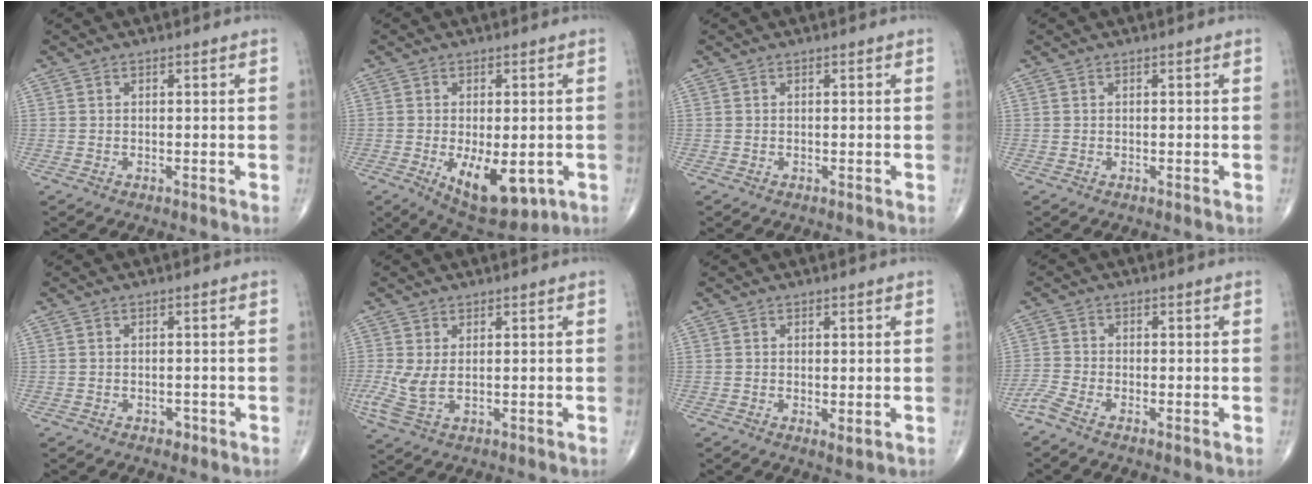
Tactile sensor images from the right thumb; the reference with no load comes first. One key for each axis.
{"total": 11.9, "fx": -3.5, "fy": 5.8, "fz": 9.8, "tx": -0.133, "ty": -0.012, "tz": -0.036}
{"total": 0.0}
{"total": 0.0}
{"total": 1.3, "fx": -0.8, "fy": 0.9, "fz": 0.6, "tx": -0.006, "ty": 0.002, "tz": -0.011}
{"total": 4.8, "fx": 0.2, "fy": 2.3, "fz": 4.2, "tx": -0.113, "ty": -0.002, "tz": 0.012}
{"total": 1.6, "fx": -0.1, "fy": 0.6, "fz": 1.5, "tx": -0.027, "ty": -0.008, "tz": -0.001}
{"total": 2.9, "fx": -2.4, "fy": 0.5, "fz": 1.6, "tx": -0.052, "ty": 0.007, "tz": -0.058}